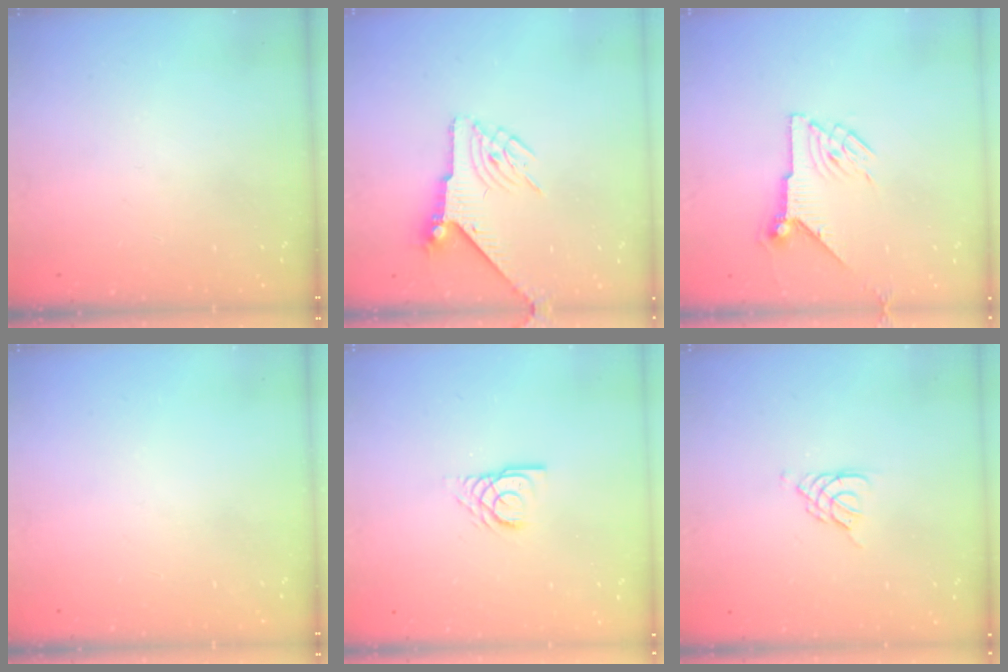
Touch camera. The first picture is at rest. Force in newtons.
{"total": 6.1, "press": 6.1, "slide": 0.4}
{"total": 8.0, "press": 8.0, "slide": 0.5}
{"total": 0.0}
{"total": 3.6, "press": 3.6, "slide": 0.2}
{"total": 4.1, "press": 4.1, "slide": 0.6}